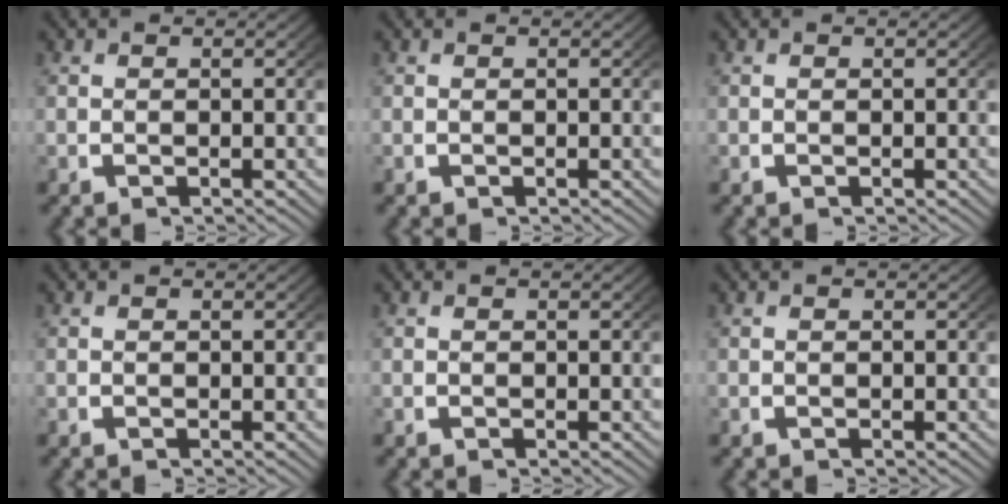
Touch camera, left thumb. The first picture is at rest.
{"total": 0.0}
{"total": 0.0}
{"total": 0.0}
{"total": 0.0}
{"total": 0.0}